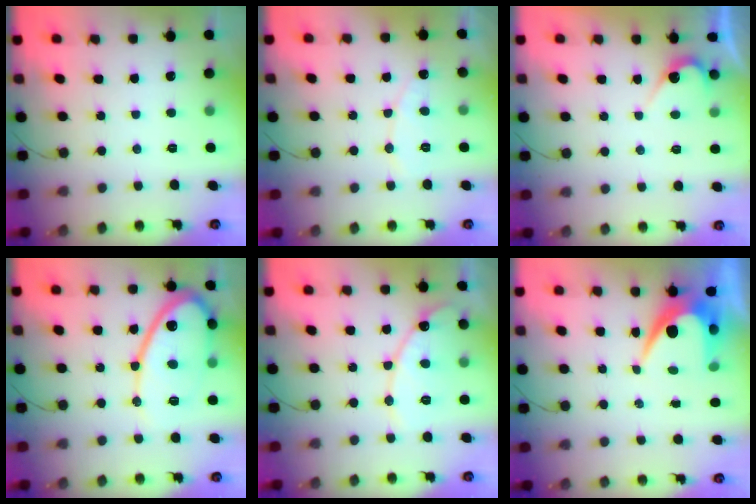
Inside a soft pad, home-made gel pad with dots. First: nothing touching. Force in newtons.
{"total": 5.9, "press": 5.9, "slide": 0.1}
{"total": 4.1, "press": 4.1, "slide": 0.3}
{"total": 14.9, "press": 14.8, "slide": 1.3}
{"total": 13.0, "press": 12.9, "slide": 1.1}
{"total": 9.4, "press": 9.4, "slide": 0.7}